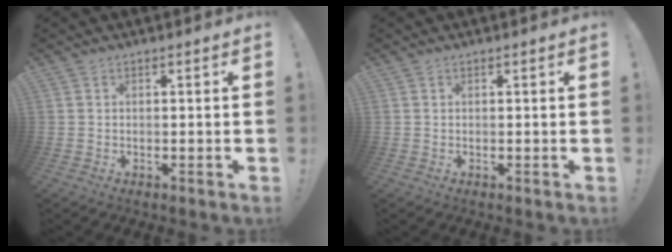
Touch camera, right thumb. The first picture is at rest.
{"total": 0.0}